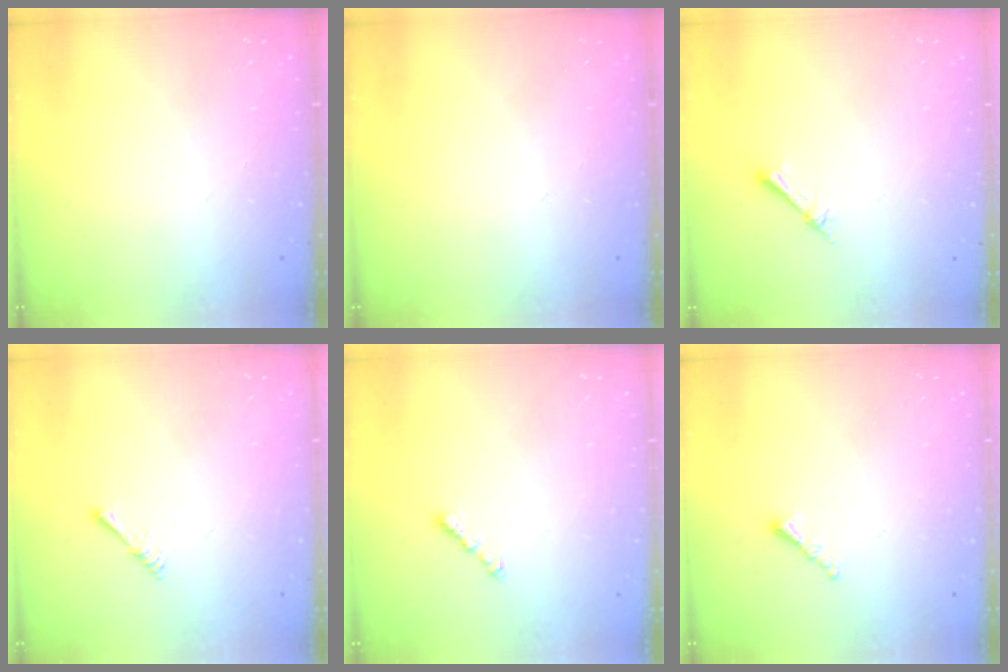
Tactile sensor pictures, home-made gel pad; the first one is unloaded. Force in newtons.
{"total": 0.0}
{"total": 2.4, "press": 2.4, "slide": 0.3}
{"total": 1.7, "press": 1.6, "slide": 0.4}
{"total": 1.6, "press": 1.5, "slide": 0.5}
{"total": 1.2, "press": 1.1, "slide": 0.5}